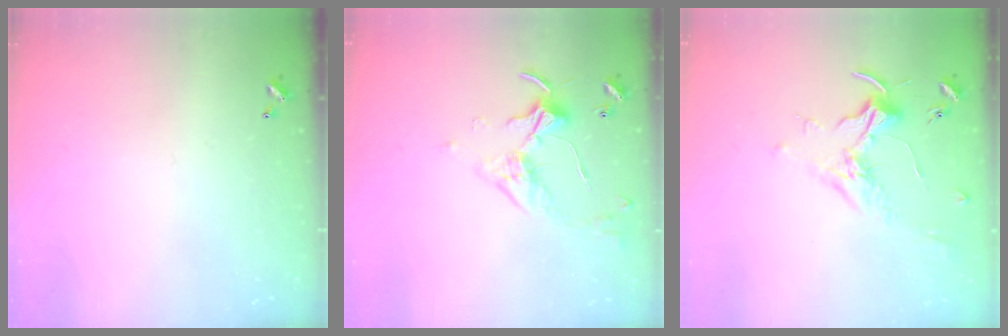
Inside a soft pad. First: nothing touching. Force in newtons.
{"total": 3.3, "press": 3.2, "slide": 0.6}
{"total": 1.7, "press": 1.6, "slide": 0.7}